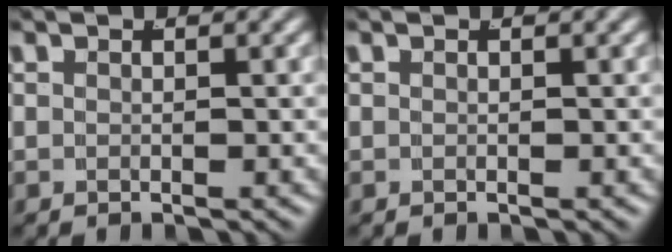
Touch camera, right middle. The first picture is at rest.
{"total": 0.0}